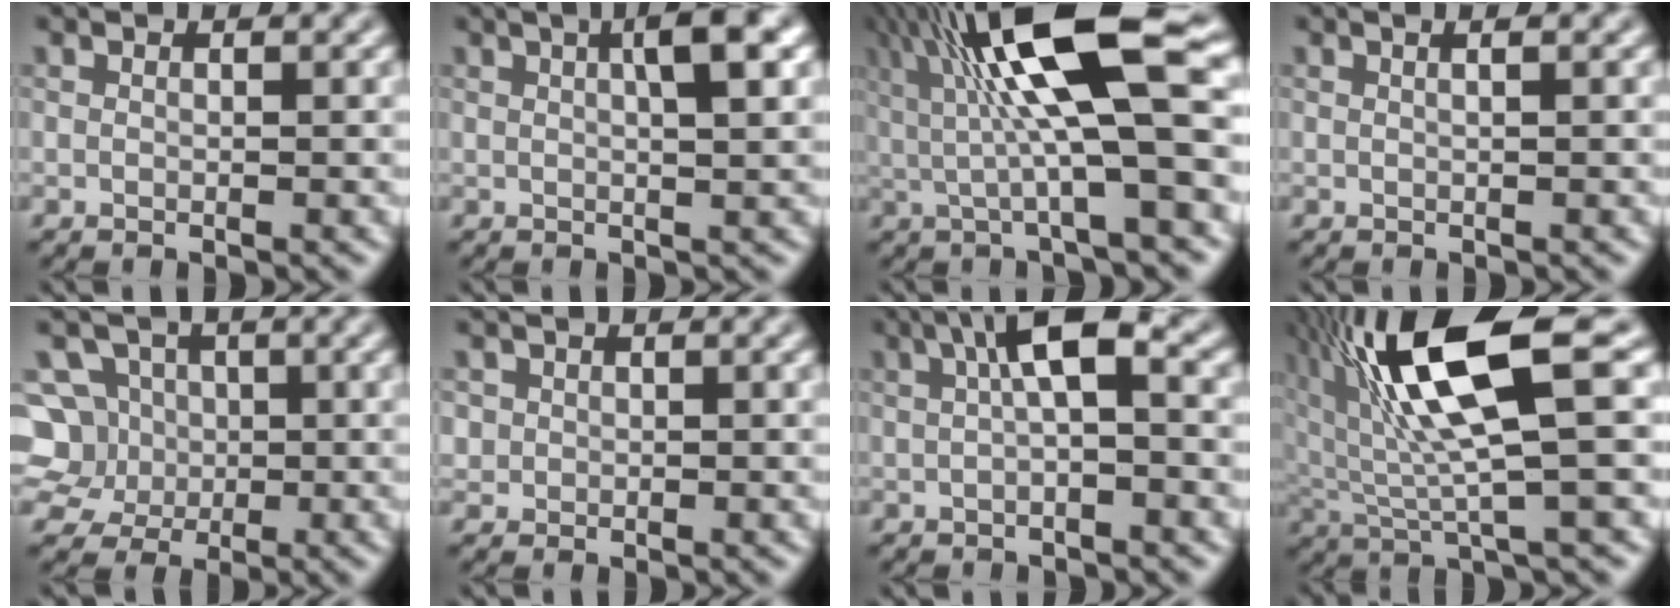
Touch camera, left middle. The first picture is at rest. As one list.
[{"total": 3.6, "force": [1.1, 0.4, 3.4], "torque": [-0.052, 0.015, 0.025]}, {"total": 11.4, "force": [2.2, 2.2, 11.0], "torque": [-0.202, 0.021, 0.050]}, {"total": 1.8, "force": [0.8, 0.8, 1.4], "torque": [-0.008, 0.020, -0.006]}, {"total": 6.7, "force": [0.5, 6.3, 2.0], "torque": [-0.057, 0.042, -0.001]}, {"total": 1.1, "force": [-0.4, -0.2, -1.0], "torque": [0.003, 0.004, 0.016]}, {"total": 4.3, "force": [0.7, 0.8, 4.2], "torque": [-0.078, 0.021, 0.020]}, {"total": 10.3, "force": [2.9, 2.2, 9.6], "torque": [-0.197, 0.020, 0.074]}]